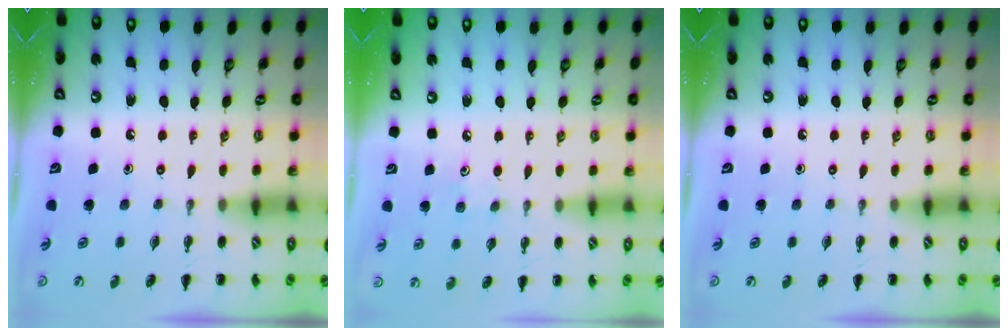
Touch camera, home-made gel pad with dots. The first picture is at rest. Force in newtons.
{"total": 4.8, "press": 4.6, "slide": 1.2}
{"total": 0.0}